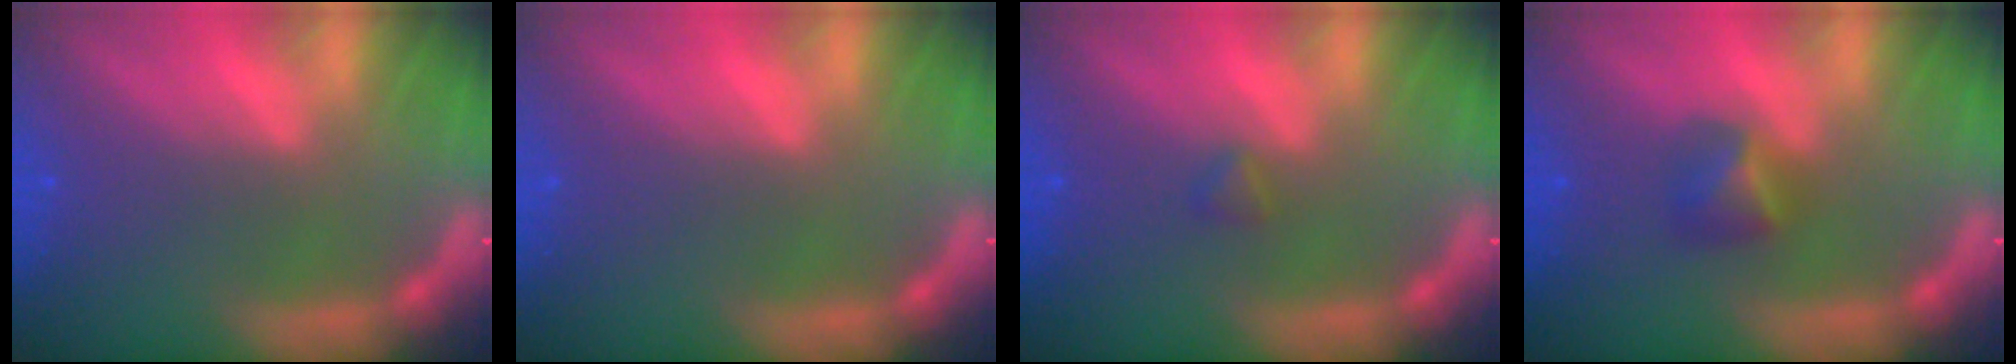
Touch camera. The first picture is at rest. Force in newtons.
{"total": 0.0}
{"total": 0.9}
{"total": 2.4}